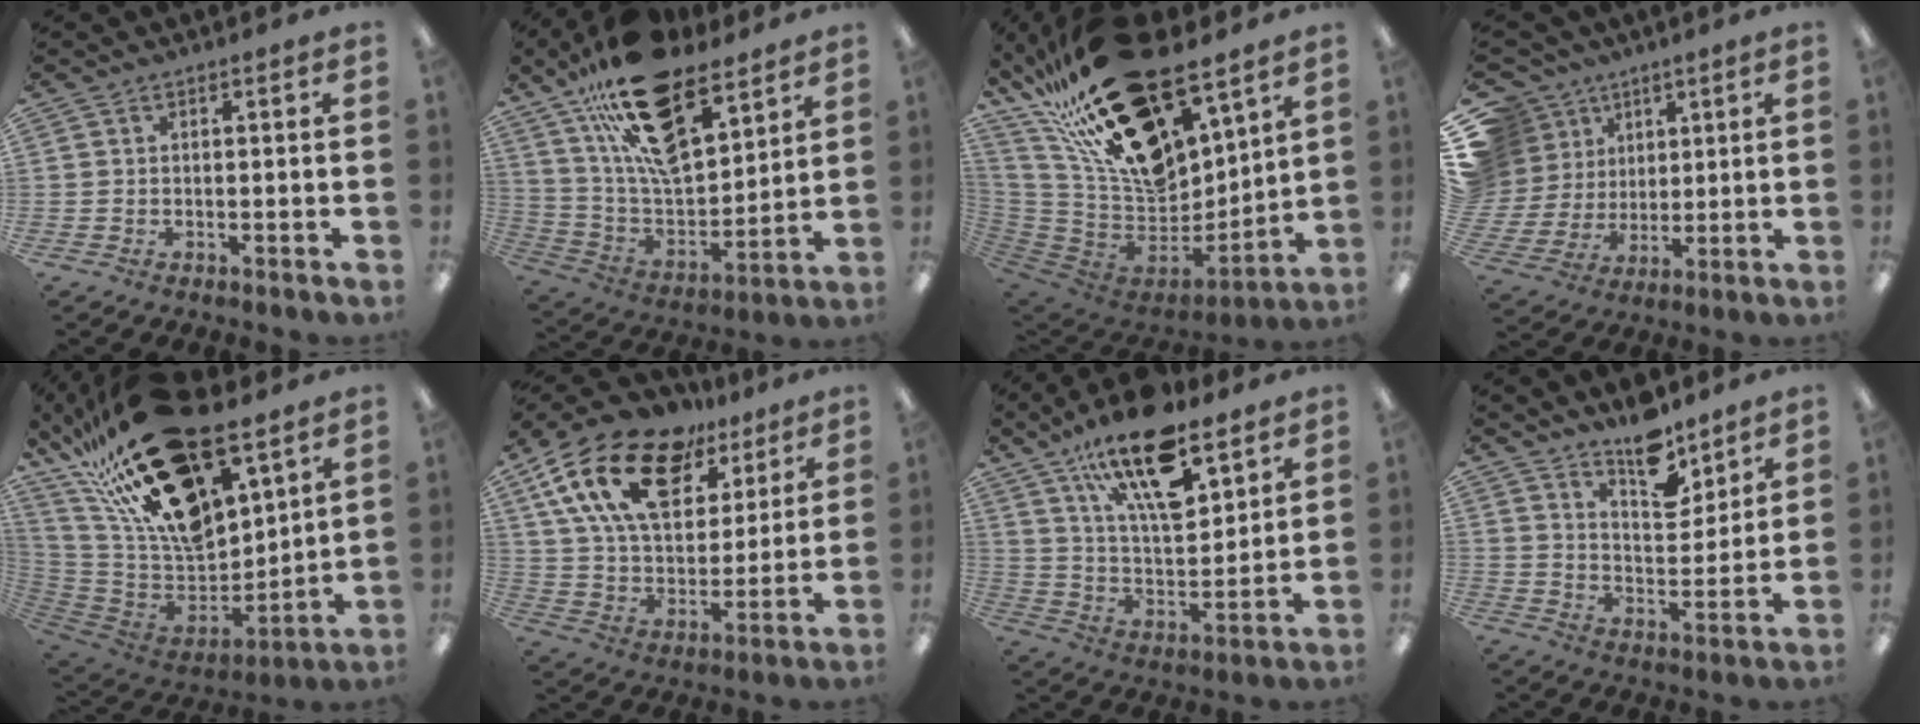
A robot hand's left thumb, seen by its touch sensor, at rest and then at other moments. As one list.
[{"total": 22.6, "force": [14.8, 10.5, 13.5], "torque": [-0.239, -0.083, 0.264]}, {"total": 30.4, "force": [20.3, 12.6, 18.7], "torque": [-0.322, -0.127, 0.367]}, {"total": 14.0, "force": [6.1, 12.0, 4.0], "torque": [-0.113, -0.034, 0.128]}, {"total": 30.0, "force": [18.1, 13.5, 19.7], "torque": [-0.346, -0.107, 0.321]}, {"total": 21.9, "force": [12.1, 12.2, 13.5], "torque": [-0.248, -0.054, 0.219]}, {"total": 20.9, "force": [13.9, 8.0, 13.3], "torque": [-0.224, -0.073, 0.236]}, {"total": 11.4, "force": [9.3, 4.8, 4.6], "torque": [-0.056, -0.066, 0.165]}]